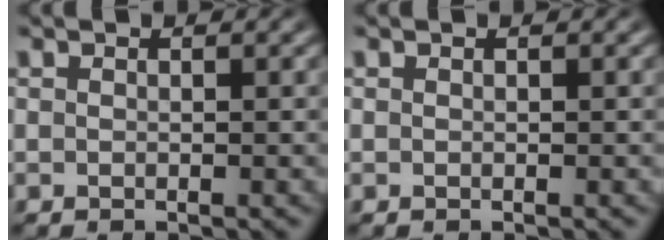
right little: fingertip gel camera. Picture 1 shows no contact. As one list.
[{"total": 0.0}]